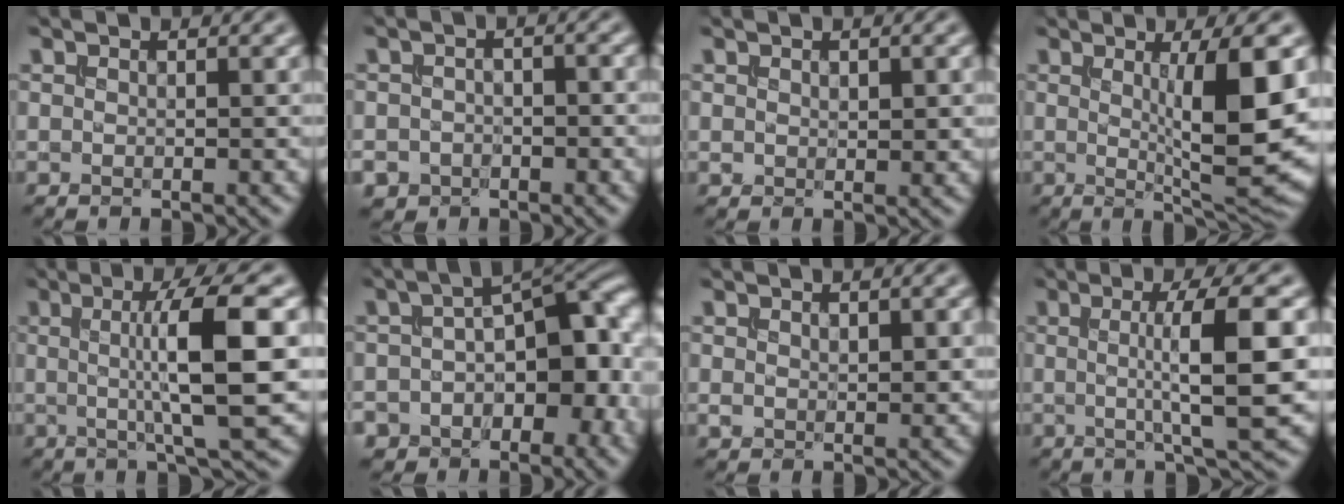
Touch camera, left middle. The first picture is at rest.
{"total": 3.5, "force": [-2.1, 2.5, 1.2], "torque": [-0.009, 0.000, -0.029]}
{"total": 1.5, "force": [0.4, 0.9, 1.2], "torque": [-0.018, -0.001, 0.012]}
{"total": 8.6, "force": [0.8, 1.6, 8.4], "torque": [-0.112, -0.015, 0.022]}
{"total": 8.6, "force": [0.6, 1.7, 8.5], "torque": [-0.114, 0.002, 0.010]}
{"total": 11.6, "force": [-2.6, 7.1, 8.8], "torque": [-0.112, -0.001, -0.045]}
{"total": 1.9, "force": [0.5, 1.1, 1.5], "torque": [-0.025, -0.003, 0.016]}
{"total": 7.6, "force": [0.2, 1.5, 7.4], "torque": [-0.105, 0.004, 0.002]}